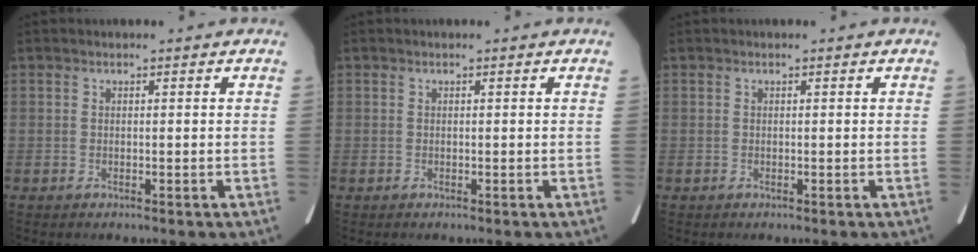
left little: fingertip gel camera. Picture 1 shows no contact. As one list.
[{"total": 0.0}, {"total": 0.0}]